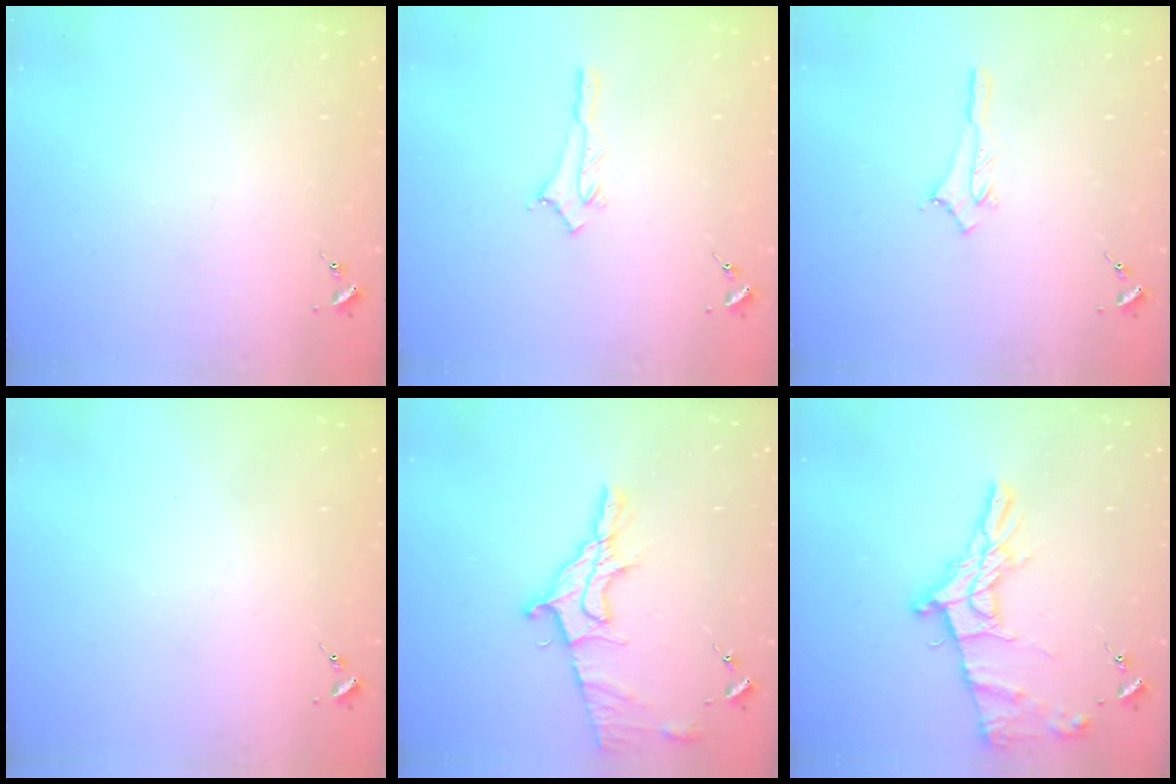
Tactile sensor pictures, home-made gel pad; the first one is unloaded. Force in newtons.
{"total": 2.8, "press": 2.8, "slide": 0.3}
{"total": 2.9, "press": 2.9, "slide": 0.2}
{"total": 0.0}
{"total": 13.5, "press": 13.4, "slide": 1.3}
{"total": 16.2, "press": 16.1, "slide": 1.0}